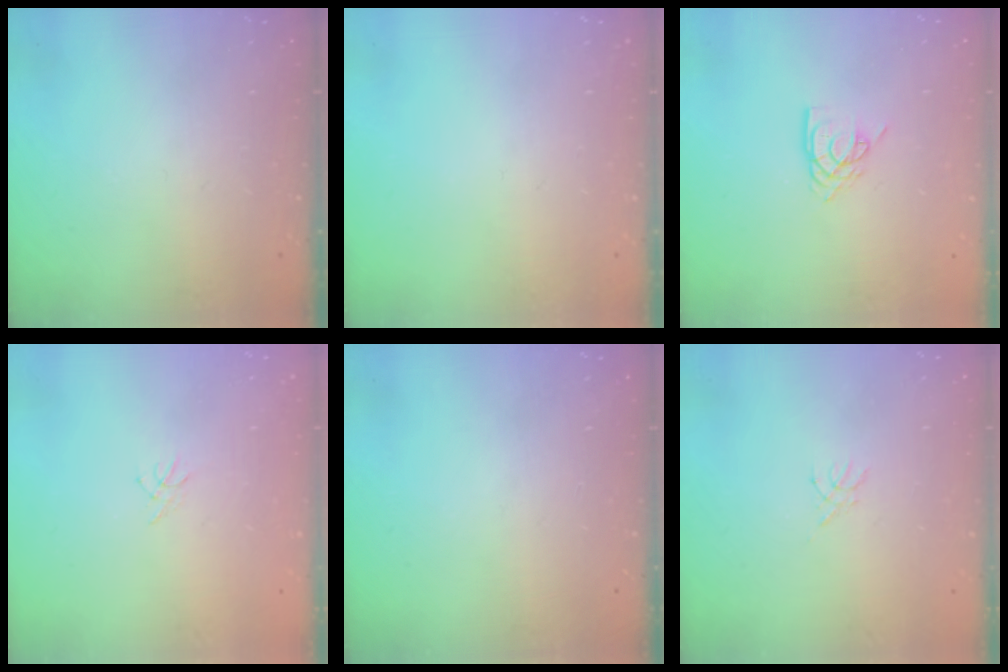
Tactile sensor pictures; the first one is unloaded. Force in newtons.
{"total": 0.0}
{"total": 7.9, "press": 7.8, "slide": 0.9}
{"total": 0.5, "press": 0.4, "slide": 0.3}
{"total": 0.0}
{"total": 1.4, "press": 1.4, "slide": 0.3}